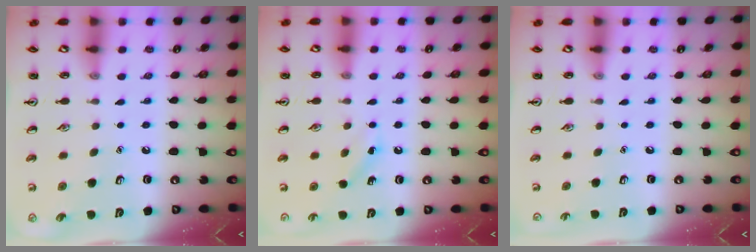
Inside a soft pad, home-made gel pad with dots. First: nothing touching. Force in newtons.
{"total": 2.8, "press": 2.6, "slide": 1.0}
{"total": 0.0}